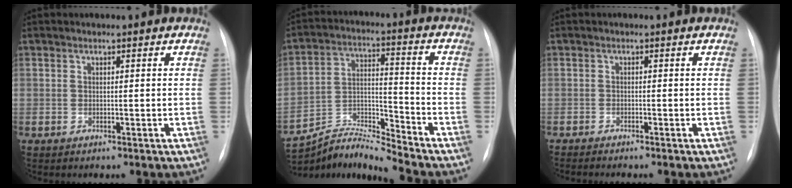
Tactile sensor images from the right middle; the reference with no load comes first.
{"total": 10.0, "force": [-9.8, -1.8, 1.0], "torque": [-0.026, 0.027, -0.184]}
{"total": 3.6, "force": [-3.0, 0.1, 1.8], "torque": [-0.024, -0.006, -0.040]}